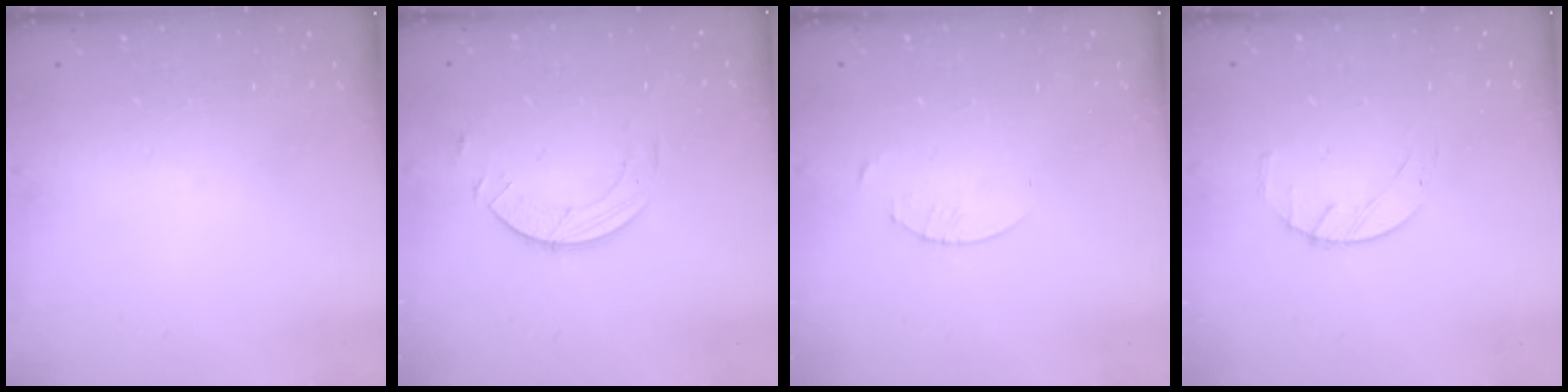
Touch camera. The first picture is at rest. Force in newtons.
{"total": 3.4, "press": 3.4, "slide": 0.3}
{"total": 1.7, "press": 1.6, "slide": 0.2}
{"total": 2.5, "press": 2.5, "slide": 0.4}